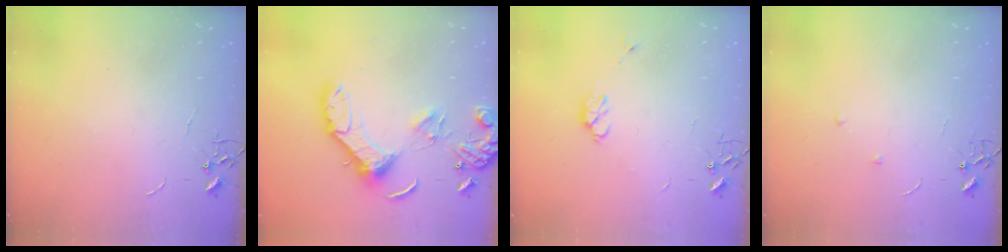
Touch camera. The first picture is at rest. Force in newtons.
{"total": 15.3, "press": 15.1, "slide": 2.1}
{"total": 6.2, "press": 6.0, "slide": 1.5}
{"total": 5.6, "press": 5.6, "slide": 0.6}